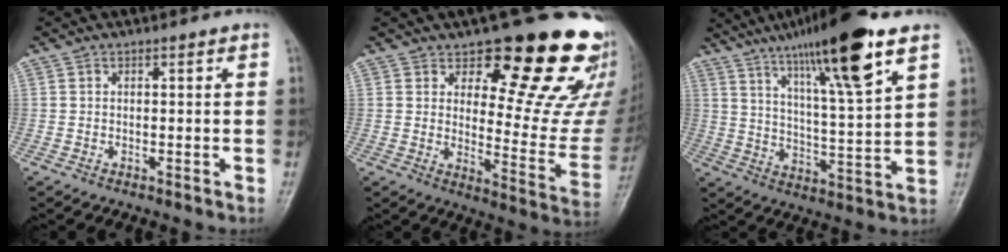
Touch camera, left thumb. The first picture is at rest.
{"total": 21.4, "force": [15.5, 7.3, 12.8], "torque": [-0.113, -0.120, 0.197]}
{"total": 19.0, "force": [11.9, 2.3, 14.7], "torque": [-0.232, -0.046, 0.198]}